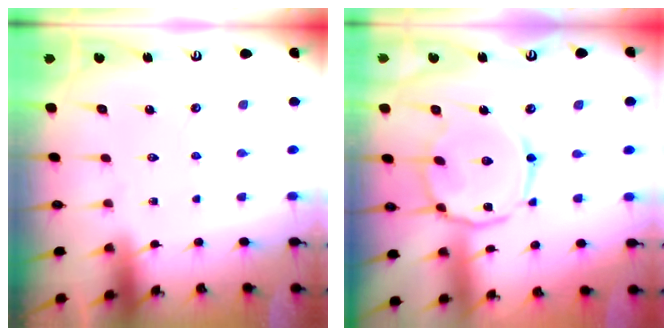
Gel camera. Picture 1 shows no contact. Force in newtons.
{"total": 11.2, "press": 11.2, "slide": 0.9}